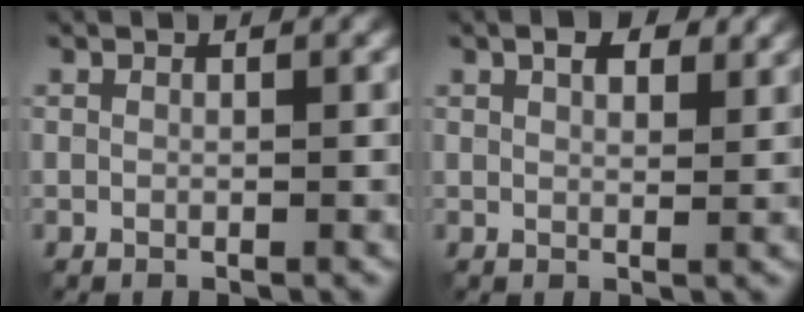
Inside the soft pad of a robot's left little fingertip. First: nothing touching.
{"total": 2.5, "force": [1.3, 1.2, 1.7], "torque": [-0.024, 0.000, 0.024]}